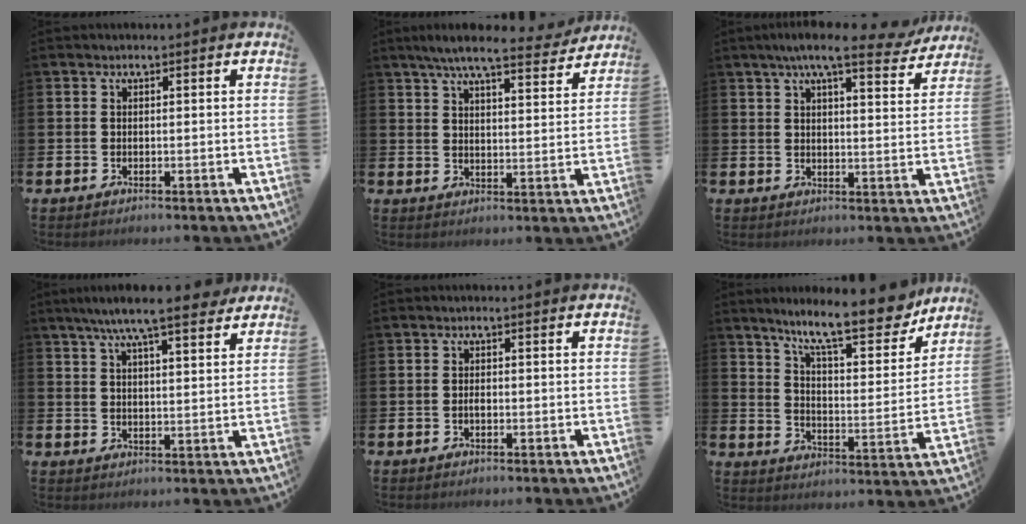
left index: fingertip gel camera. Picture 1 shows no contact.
{"total": 7.4, "force": [6.6, 1.0, 3.1], "torque": [-0.059, -0.034, 0.113]}
{"total": 8.1, "force": [6.8, 1.5, 4.2], "torque": [-0.070, -0.024, 0.115]}
{"total": 8.4, "force": [7.3, 0.9, 4.0], "torque": [-0.076, -0.032, 0.127]}
{"total": 0.8, "force": [-0.3, 0.4, 0.7], "torque": [-0.019, 0.002, -0.004]}
{"total": 12.0, "force": [10.0, 2.2, 6.2], "torque": [-0.119, -0.056, 0.169]}